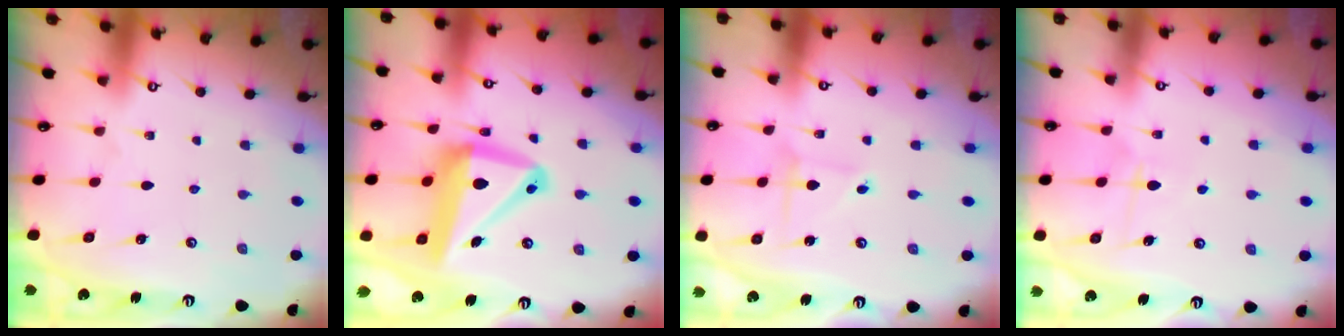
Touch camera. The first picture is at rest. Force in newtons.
{"total": 15.9, "press": 15.8, "slide": 2.3}
{"total": 1.4, "press": 1.4, "slide": 0.1}
{"total": 5.2, "press": 5.1, "slide": 0.6}